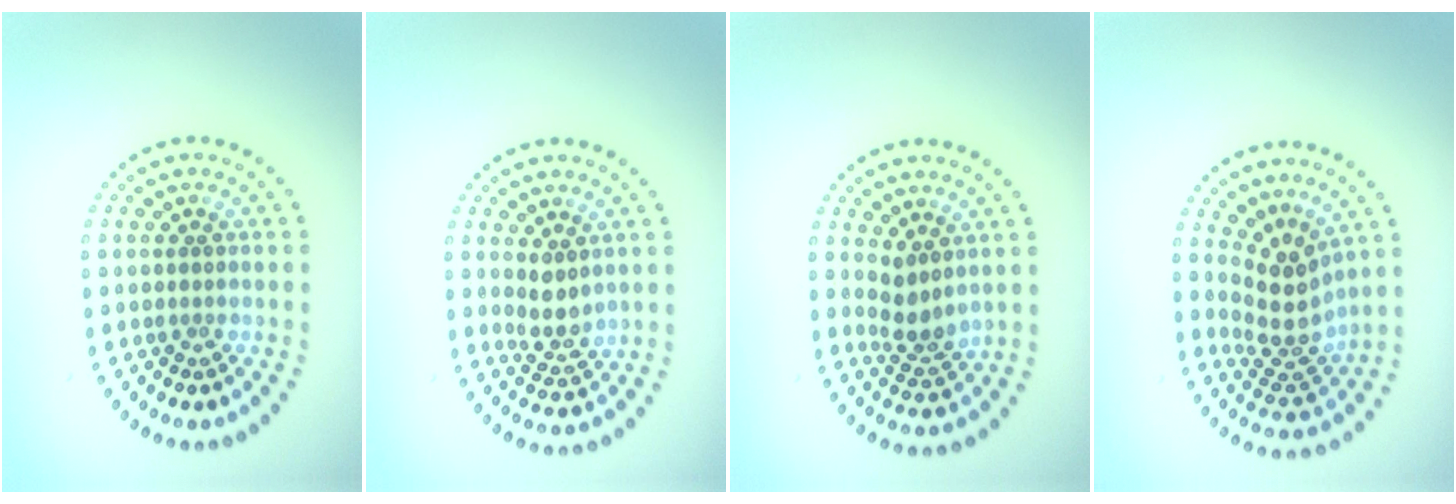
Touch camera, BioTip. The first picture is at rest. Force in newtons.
{"total": 2.4, "press": 2.0, "slide": 1.3}
{"total": 2.7, "press": 2.1, "slide": 1.7}
{"total": 3.9, "press": 2.8, "slide": 2.7}